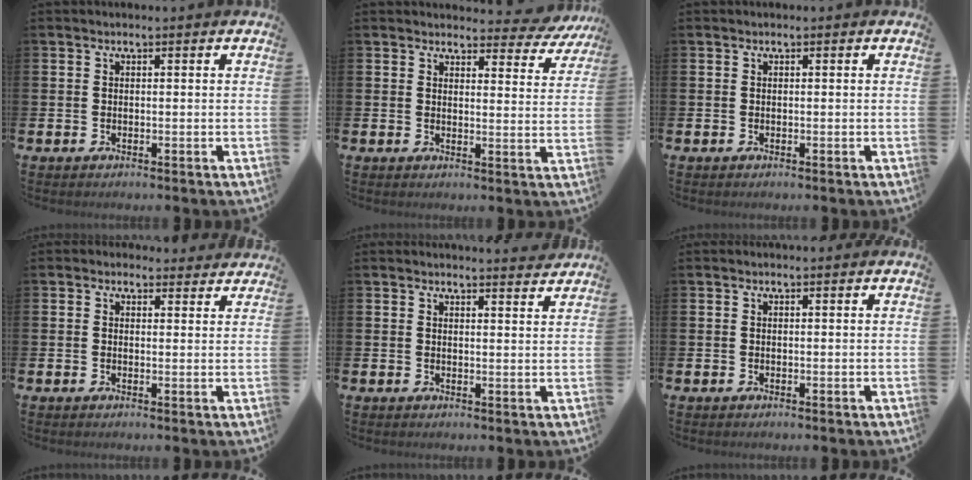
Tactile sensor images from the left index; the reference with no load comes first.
{"total": 3.1, "force": [2.9, 1.1, 0.7], "torque": [-0.006, -0.024, 0.045]}
{"total": 0.0}
{"total": 1.9, "force": [1.7, 0.8, 0.0], "torque": [0.011, -0.007, 0.027]}
{"total": 2.5, "force": [2.5, -0.1, -0.1], "torque": [0.006, -0.019, 0.043]}
{"total": 0.0}